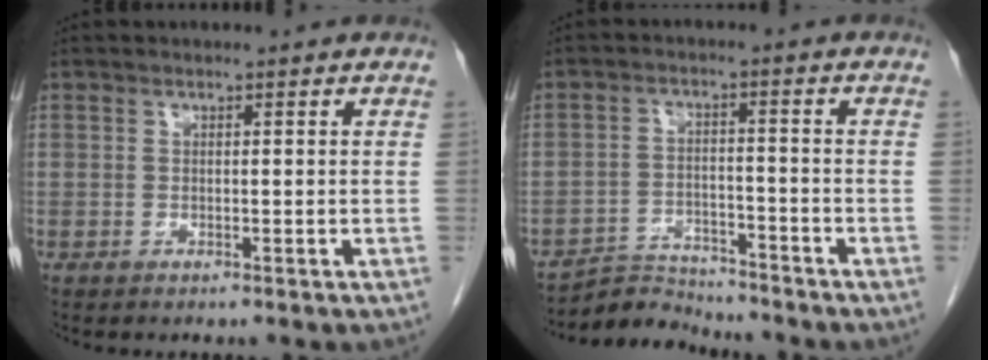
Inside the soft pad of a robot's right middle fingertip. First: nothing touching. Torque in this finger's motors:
{"motor_torque": [-0.26, -0.25, -0.03, -0.04]}